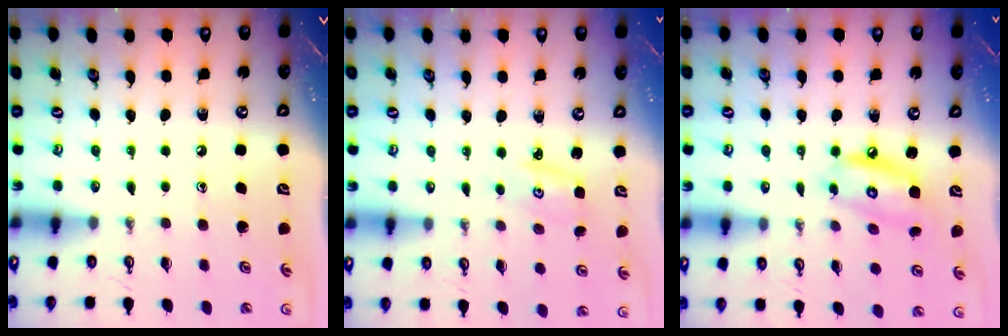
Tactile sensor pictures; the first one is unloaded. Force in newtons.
{"total": 2.9, "press": 2.8, "slide": 0.4}
{"total": 9.2, "press": 9.1, "slide": 0.8}